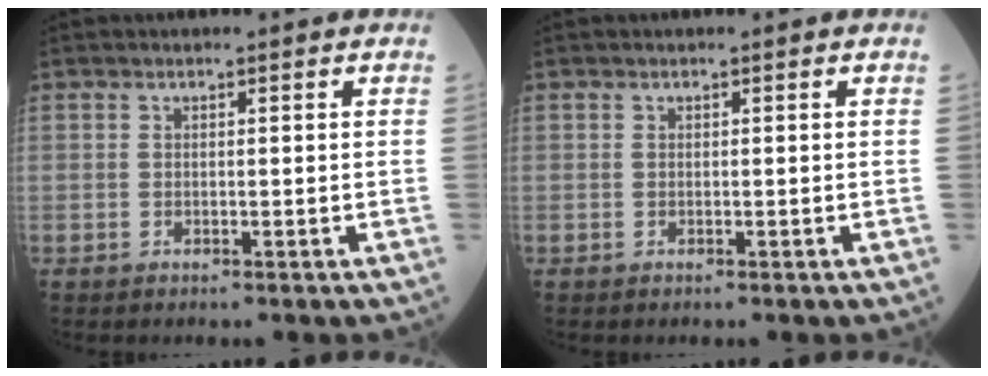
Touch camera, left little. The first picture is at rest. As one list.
[{"total": 0.0}]